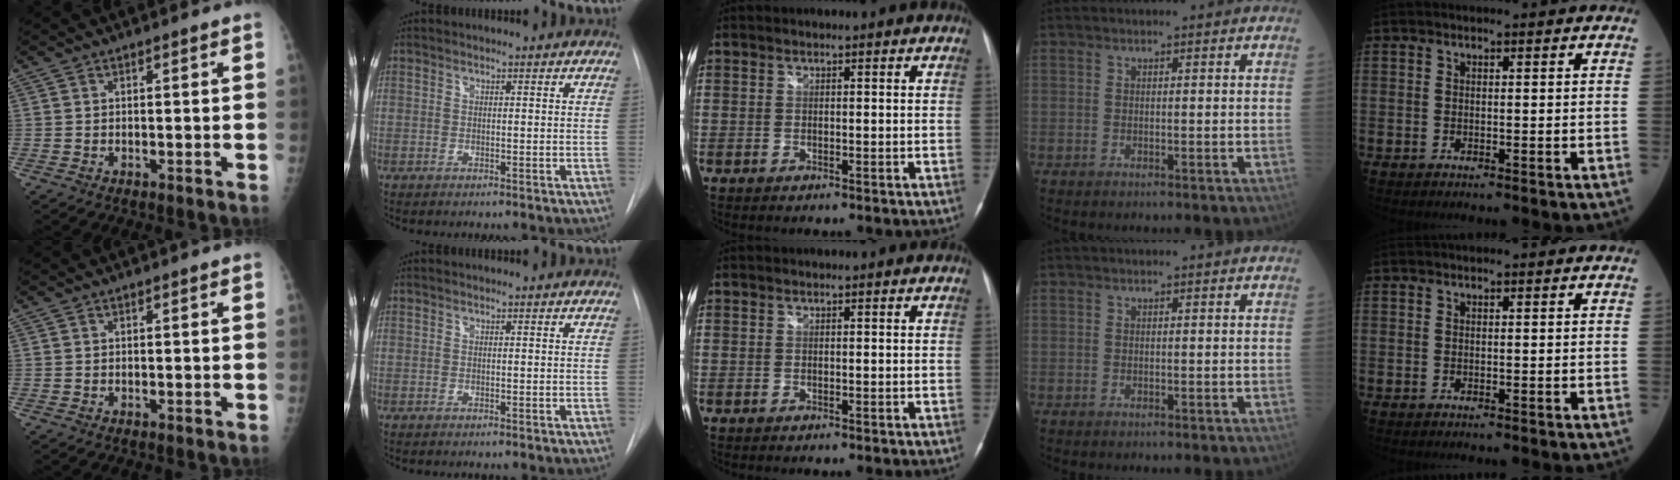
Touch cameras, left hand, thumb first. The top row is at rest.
{}